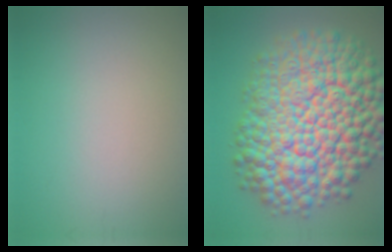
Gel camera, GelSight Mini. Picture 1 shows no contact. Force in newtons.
{"total": 17.5, "press": 17.5, "slide": 0.6}